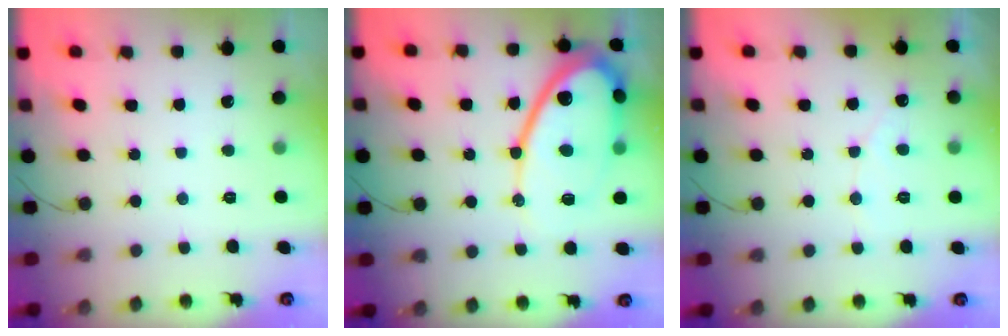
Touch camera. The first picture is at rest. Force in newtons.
{"total": 17.2, "press": 17.1, "slide": 1.7}
{"total": 3.3, "press": 3.3, "slide": 0.2}